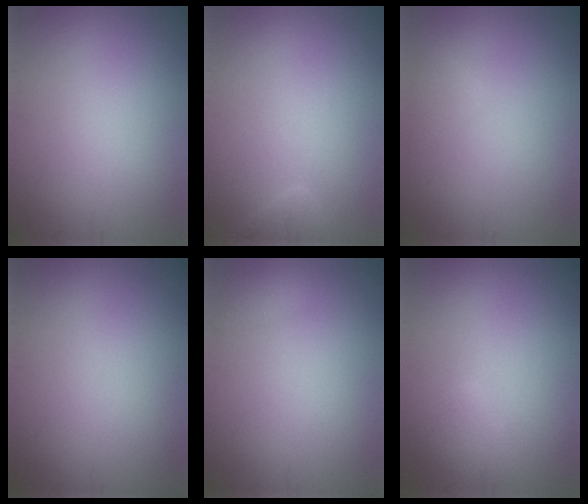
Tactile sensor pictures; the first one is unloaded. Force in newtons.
{"total": 1.3, "press": 1.3, "slide": 0.1}
{"total": 1.2, "press": 1.1, "slide": 0.1}
{"total": 0.0}
{"total": 1.0, "press": 1.0, "slide": 0.1}
{"total": 1.5, "press": 1.5, "slide": 0.1}